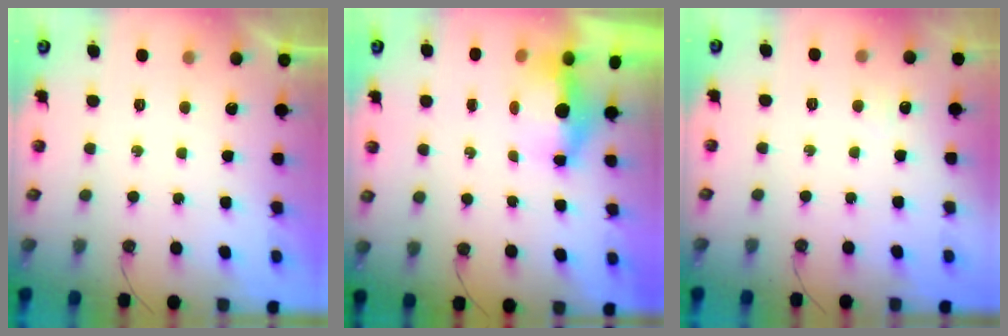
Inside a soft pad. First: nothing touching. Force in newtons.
{"total": 13.2, "press": 6.4, "slide": 11.6}
{"total": 2.9, "press": 2.5, "slide": 1.6}